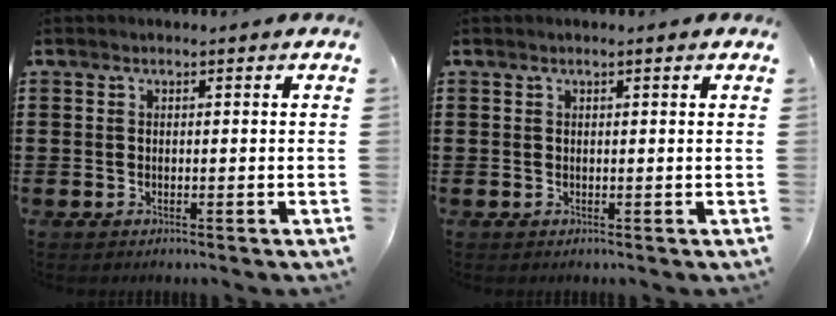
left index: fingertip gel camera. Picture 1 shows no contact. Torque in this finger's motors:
{"motor_torque": [0.02, -0.28, -0.02, -0.01]}